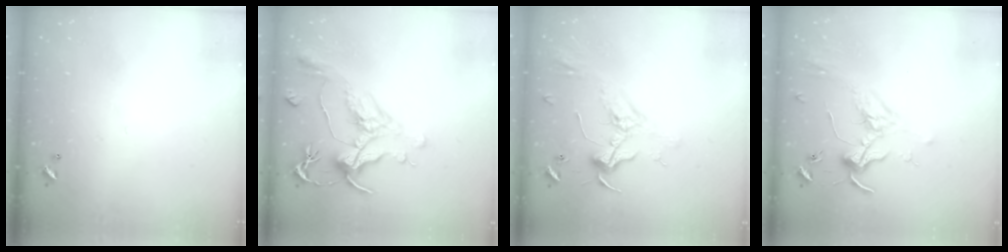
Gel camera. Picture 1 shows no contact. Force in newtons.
{"total": 1.1, "press": 0.2, "slide": 1.1}
{"total": 2.4, "press": 2.3, "slide": 0.8}
{"total": 1.7, "press": 1.5, "slide": 0.7}